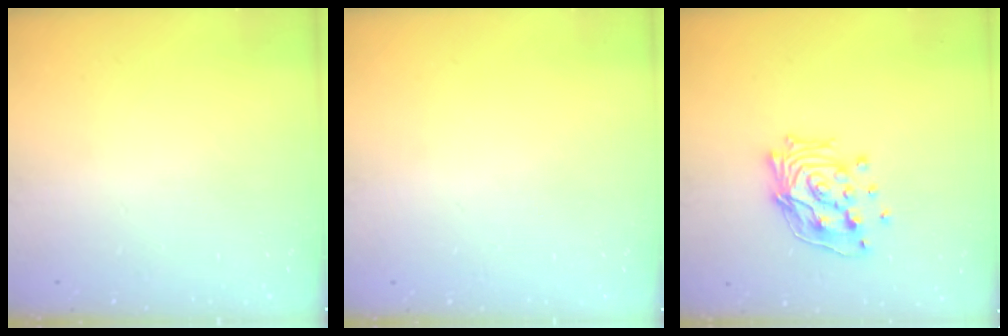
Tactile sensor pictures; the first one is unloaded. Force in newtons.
{"total": 0.0}
{"total": 14.9, "press": 14.8, "slide": 1.4}